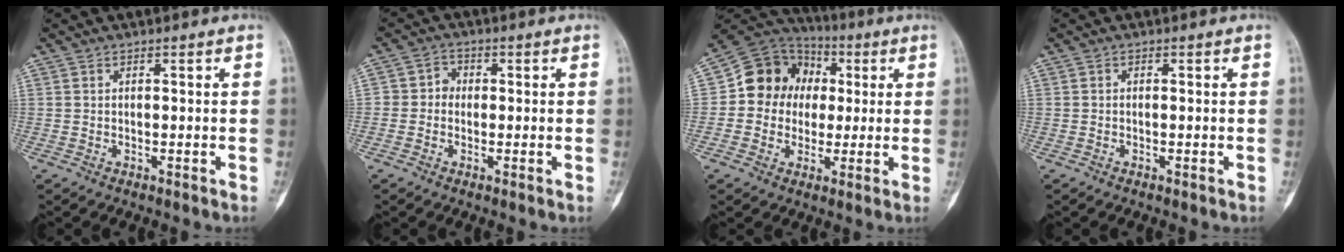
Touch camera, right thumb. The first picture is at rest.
{"total": 3.3, "force": [-0.3, 3.0, 1.3], "torque": [0.003, 0.011, -0.015]}
{"total": 13.2, "force": [1.0, 11.7, 6.0], "torque": [-0.060, 0.026, 0.007]}
{"total": 0.0}